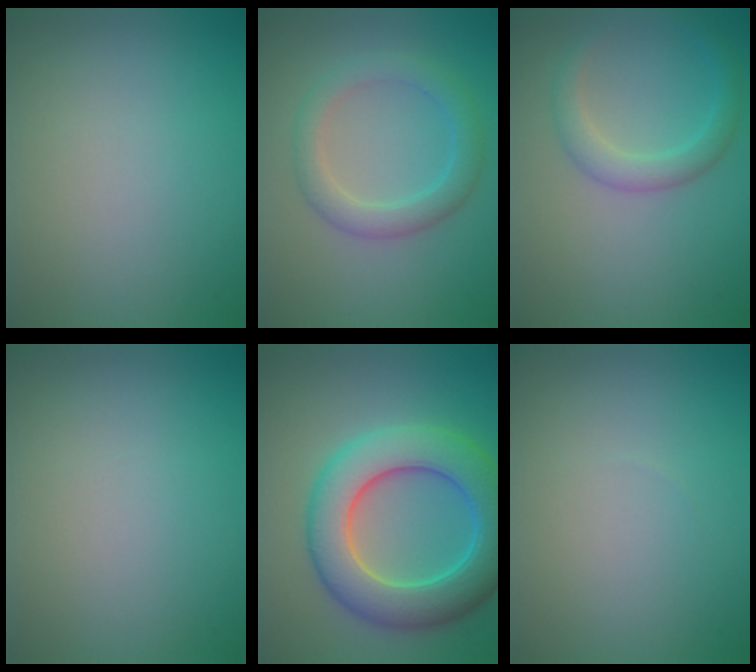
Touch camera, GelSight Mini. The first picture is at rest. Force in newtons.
{"total": 3.3, "press": 3.3, "slide": 0.1}
{"total": 2.7, "press": 2.7, "slide": 0.1}
{"total": 0.0}
{"total": 9.0, "press": 9.0, "slide": 0.3}
{"total": 0.0}